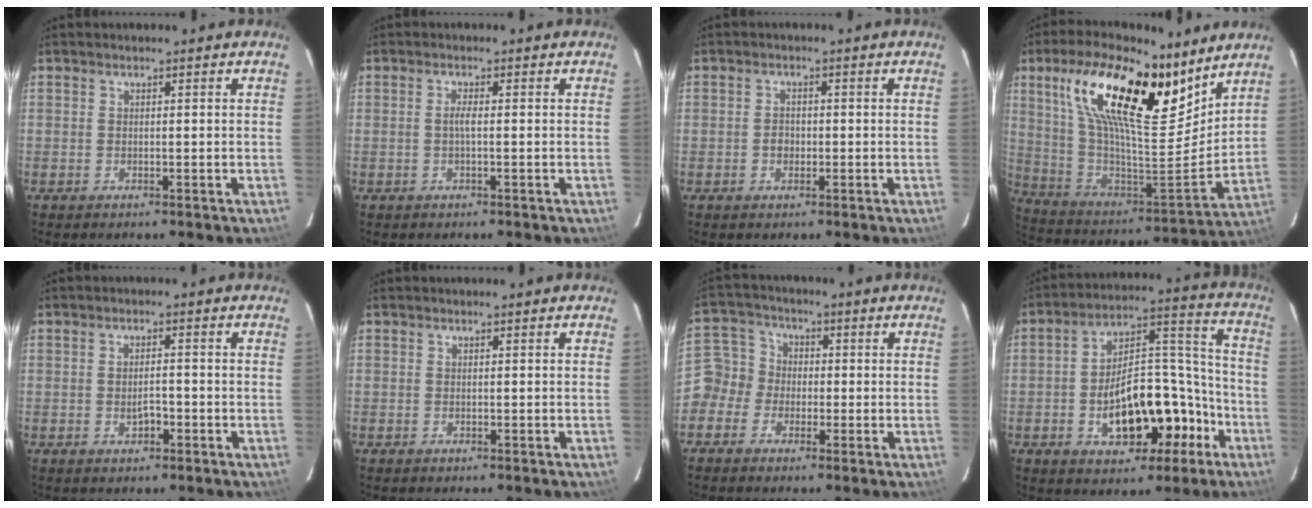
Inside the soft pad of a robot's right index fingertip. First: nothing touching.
{"total": 1.3, "force": [-0.2, -0.1, 1.3], "torque": [-0.025, 0.002, -0.006]}
{"total": 1.9, "force": [-0.5, 1.6, 0.9], "torque": [-0.017, 0.005, -0.010]}
{"total": 25.3, "force": [14.6, 9.6, 18.3], "torque": [-0.346, 0.025, 0.265]}
{"total": 2.4, "force": [-1.0, 1.3, 1.8], "torque": [-0.034, 0.005, -0.014]}
{"total": 0.0}
{"total": 6.6, "force": [-2.4, 6.0, 1.2], "torque": [-0.022, 0.027, -0.061]}
{"total": 17.7, "force": [-7.6, 9.2, 13.1], "torque": [-0.216, 0.047, -0.097]}